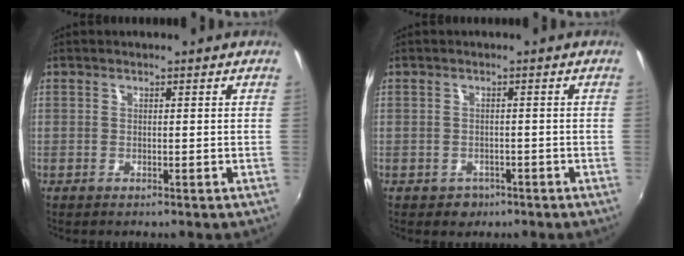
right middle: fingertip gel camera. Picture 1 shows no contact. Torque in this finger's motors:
{"motor_torque": [0.12, -0.12, 0.01, 0.01]}